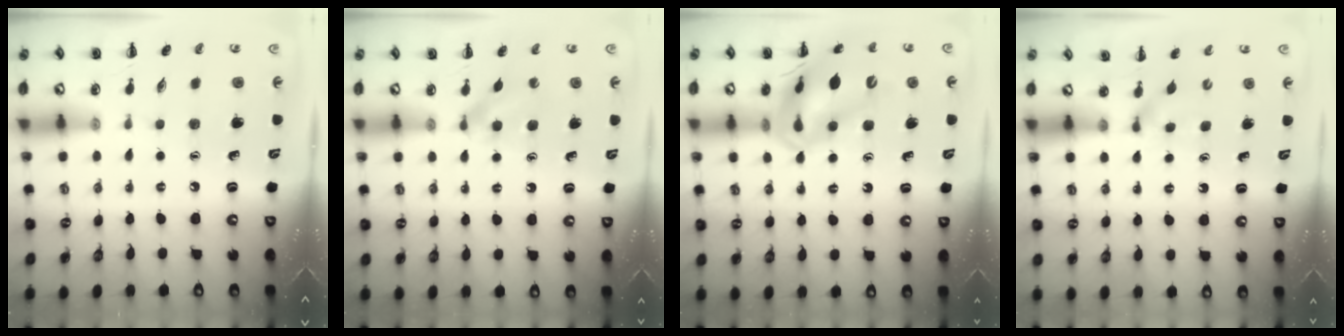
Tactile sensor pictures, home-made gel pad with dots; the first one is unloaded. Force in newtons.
{"total": 3.6, "press": 3.5, "slide": 0.9}
{"total": 16.8, "press": 16.5, "slide": 3.5}
{"total": 2.4, "press": 2.3, "slide": 0.9}